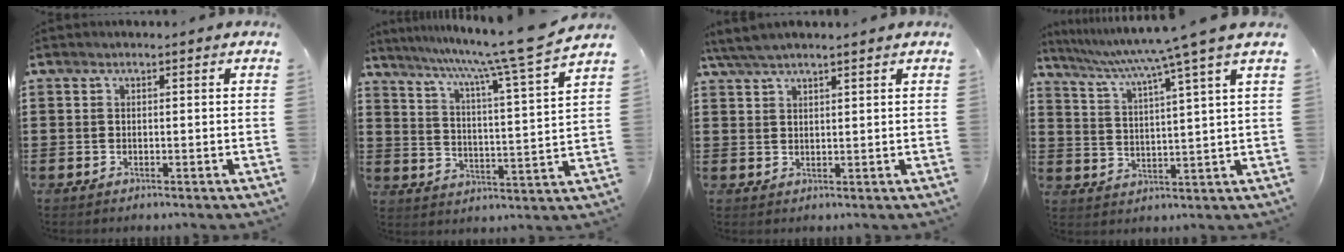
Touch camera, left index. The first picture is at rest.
{"total": 9.4, "force": [7.9, -1.5, 5.0], "torque": [-0.109, -0.058, 0.121]}
{"total": 3.1, "force": [2.7, 0.3, 1.6], "torque": [-0.038, 0.002, 0.051]}
{"total": 6.7, "force": [5.1, -1.4, 4.2], "torque": [-0.101, -0.039, 0.078]}